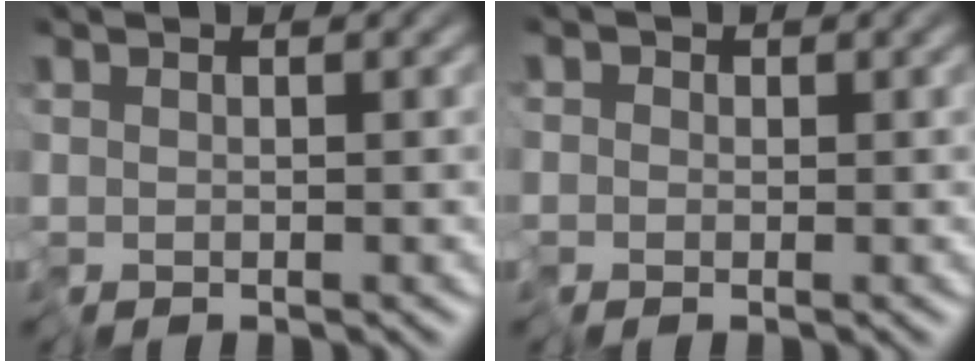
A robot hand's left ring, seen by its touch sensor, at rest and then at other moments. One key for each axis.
{"total": 0.9, "fx": -0.4, "fy": 0.8, "fz": 0.1, "tx": 0.009, "ty": 0.003, "tz": -0.009}